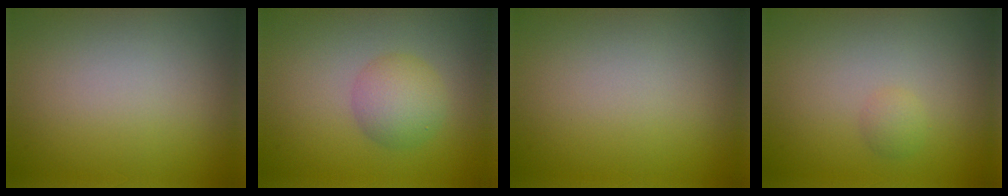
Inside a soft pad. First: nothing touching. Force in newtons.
{"total": 3.1, "press": 3.1, "slide": 0.0}
{"total": 0.0}
{"total": 0.9, "press": 0.9, "slide": 0.0}